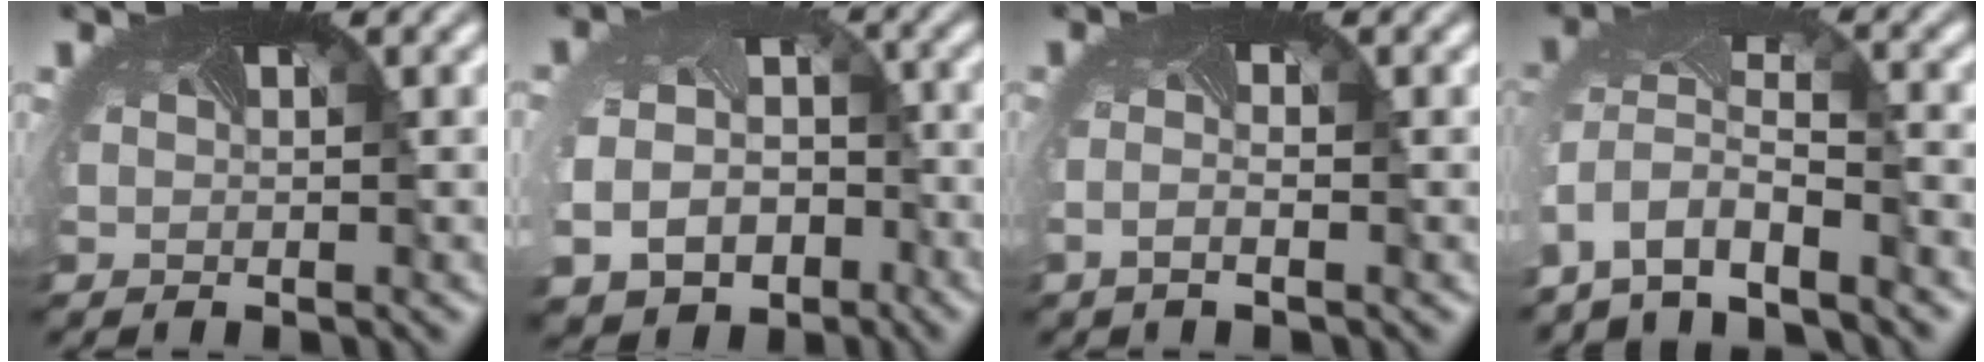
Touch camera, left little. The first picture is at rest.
{"total": 9.5, "force": [-4.1, 7.6, 4.0], "torque": [-0.094, -0.054, -0.048]}
{"total": 1.2, "force": [-0.7, 0.2, 1.0], "torque": [-0.029, -0.010, -0.018]}
{"total": 6.1, "force": [-4.9, 2.2, 2.9], "torque": [-0.076, -0.017, -0.087]}